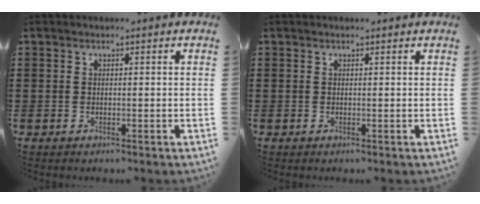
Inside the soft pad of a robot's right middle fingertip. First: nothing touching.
{"total": 0.0}